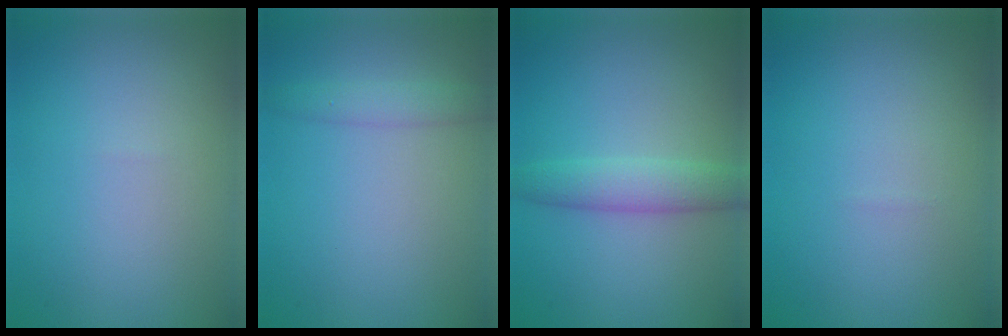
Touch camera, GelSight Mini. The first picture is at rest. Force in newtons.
{"total": 1.7, "press": 1.7, "slide": 0.2}
{"total": 3.0, "press": 3.0, "slide": 0.1}
{"total": 0.0}